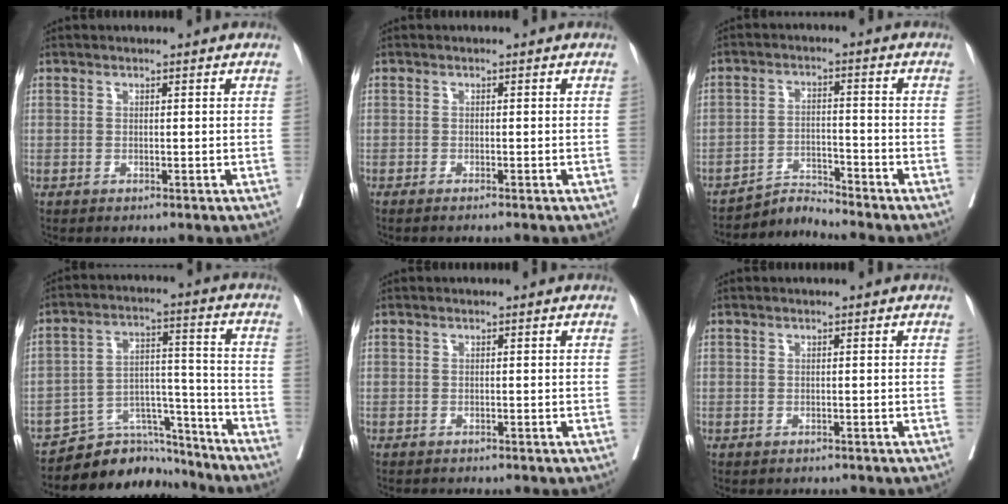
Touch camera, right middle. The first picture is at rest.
{"total": 1.3, "force": [0.9, -0.9, 0.5], "torque": [0.001, -0.007, 0.024]}
{"total": 2.9, "force": [-1.2, -1.8, -1.9], "torque": [0.038, -0.013, -0.020]}
{"total": 8.3, "force": [-7.9, 2.5, -0.4], "torque": [0.023, 0.047, -0.132]}
{"total": 2.5, "force": [-2.4, 0.5, 0.7], "torque": [-0.011, -0.005, -0.032]}
{"total": 1.9, "force": [-1.7, 0.7, 0.3], "torque": [-0.010, -0.003, -0.024]}